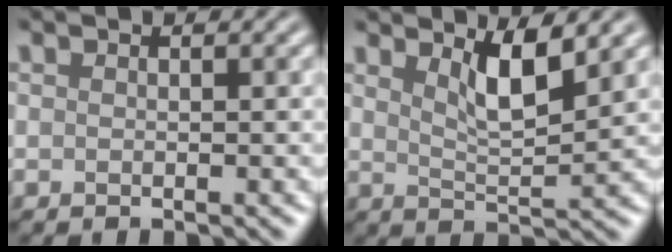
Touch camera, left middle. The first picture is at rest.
{"total": 3.8, "force": [2.0, 1.0, 3.1], "torque": [-0.057, -0.007, 0.035]}